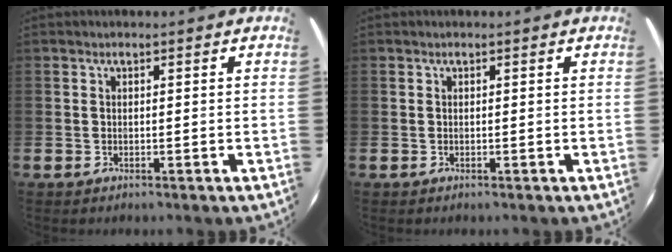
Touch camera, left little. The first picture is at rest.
{"total": 0.0}